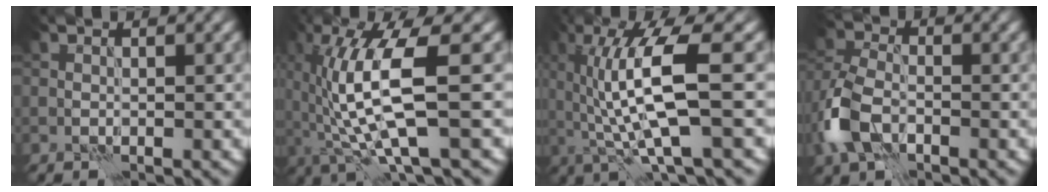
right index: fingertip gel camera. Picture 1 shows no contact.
{"total": 8.5, "force": [-0.6, 1.8, 8.3], "torque": [-0.171, 0.004, -0.008]}
{"total": 8.6, "force": [0.4, 1.9, 8.4], "torque": [-0.153, 0.000, 0.014]}
{"total": 6.2, "force": [-2.7, 3.7, 4.1], "torque": [-0.103, 0.002, -0.068]}